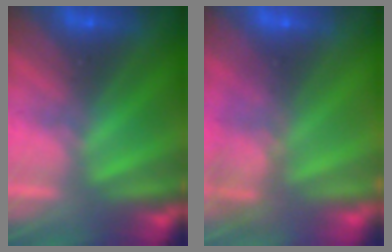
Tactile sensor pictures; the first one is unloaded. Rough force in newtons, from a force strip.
{"total": 8.2}